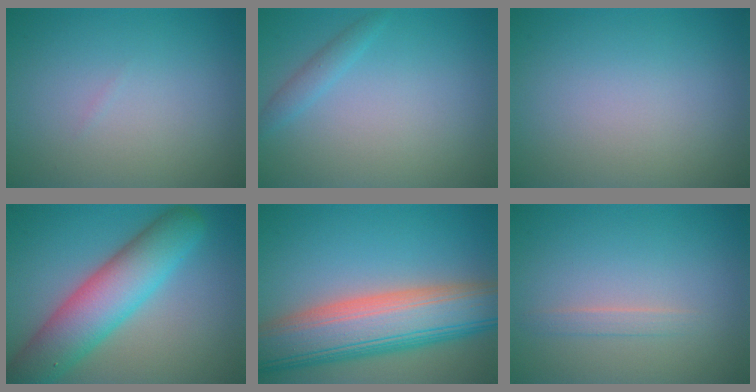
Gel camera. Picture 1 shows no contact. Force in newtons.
{"total": 1.3, "press": 1.3, "slide": 0.1}
{"total": 0.0}
{"total": 8.3, "press": 8.3, "slide": 0.4}
{"total": 11.2, "press": 11.2, "slide": 0.9}
{"total": 1.1, "press": 1.1, "slide": 0.1}